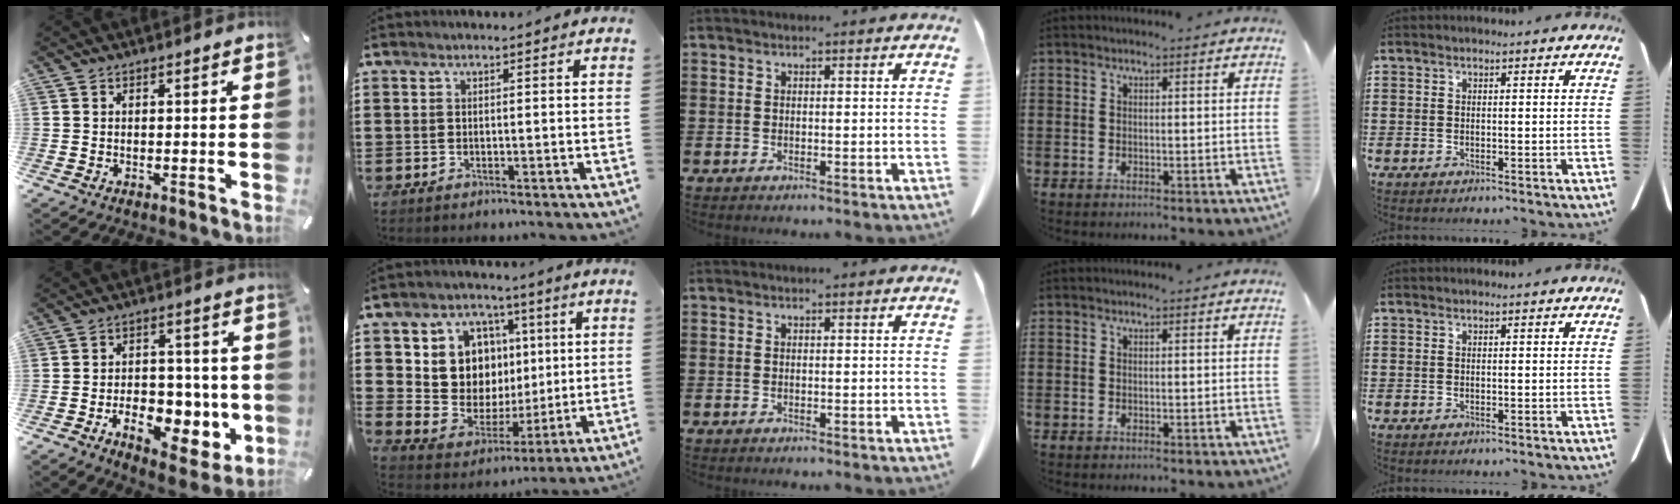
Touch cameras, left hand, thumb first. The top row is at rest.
{"thumb": {"total": 13.7, "force": [-4.3, 8.5, 9.9], "torque": [-0.135, 0.012, -0.062]}, "index": {"total": 10.9, "force": [3.3, 9.6, 4.0], "torque": [-0.101, -0.019, 0.070]}}